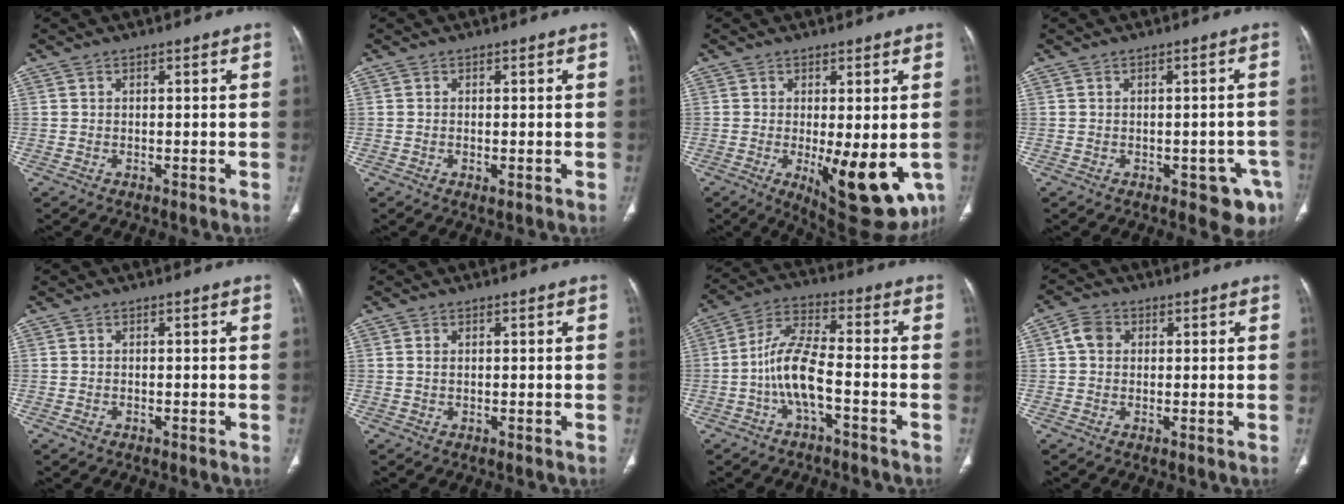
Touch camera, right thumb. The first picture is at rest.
{"total": 1.1, "force": [-0.3, 0.5, 0.9], "torque": [-0.020, -0.004, -0.004]}
{"total": 14.8, "force": [-3.7, 5.6, 13.2], "torque": [-0.152, -0.024, -0.033]}
{"total": 6.3, "force": [-3.0, 3.3, 4.5], "torque": [-0.028, 0.011, -0.032]}
{"total": 0.8, "force": [-0.3, 0.6, 0.4], "torque": [-0.010, 0.002, -0.004]}
{"total": 0.9, "force": [0.2, 0.6, 0.7], "torque": [-0.016, 0.002, 0.005]}
{"total": 9.5, "force": [-3.1, 3.1, 8.4], "torque": [-0.177, 0.040, -0.063]}
{"total": 3.8, "force": [0.6, 3.2, 1.9], "torque": [-0.028, 0.008, 0.008]}